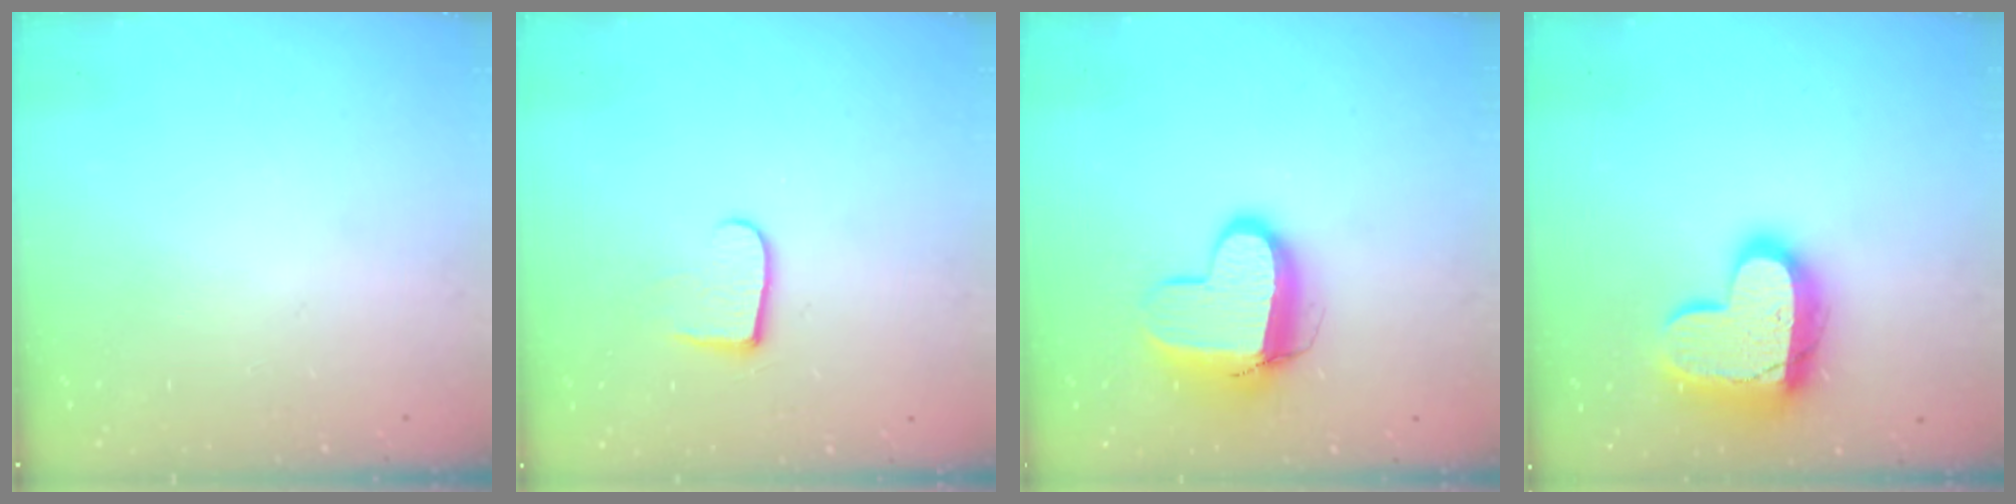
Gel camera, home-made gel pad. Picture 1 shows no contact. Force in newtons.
{"total": 6.9, "press": 6.9, "slide": 0.7}
{"total": 11.2, "press": 11.2, "slide": 0.9}
{"total": 17.3, "press": 17.2, "slide": 1.4}